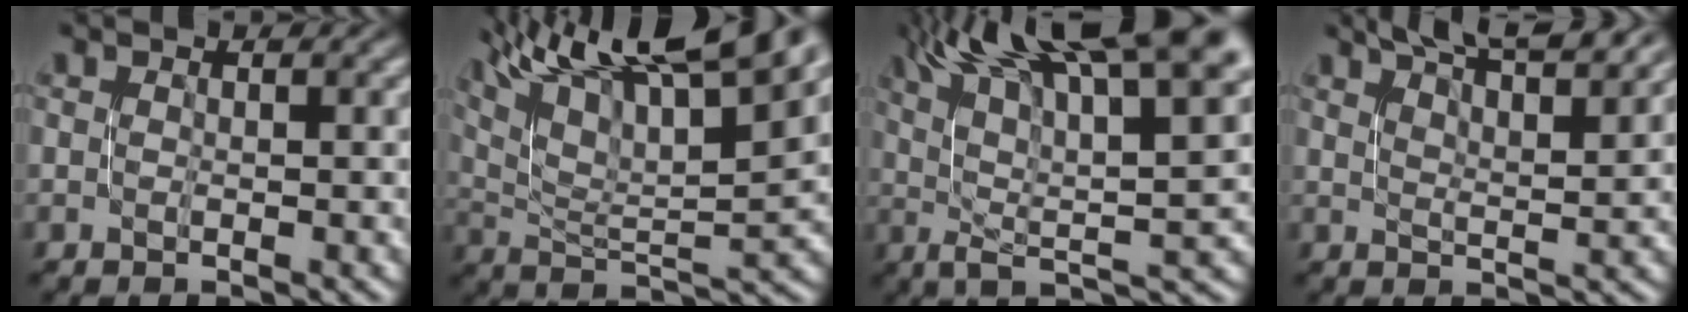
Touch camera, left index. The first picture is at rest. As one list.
[{"total": 16.1, "force": [10.9, 4.0, 11.1], "torque": [-0.207, 0.034, 0.167]}, {"total": 15.3, "force": [7.0, 4.9, 12.7], "torque": [-0.209, 0.038, 0.122]}, {"total": 9.8, "force": [7.8, 2.1, 5.6], "torque": [-0.052, 0.017, 0.081]}]